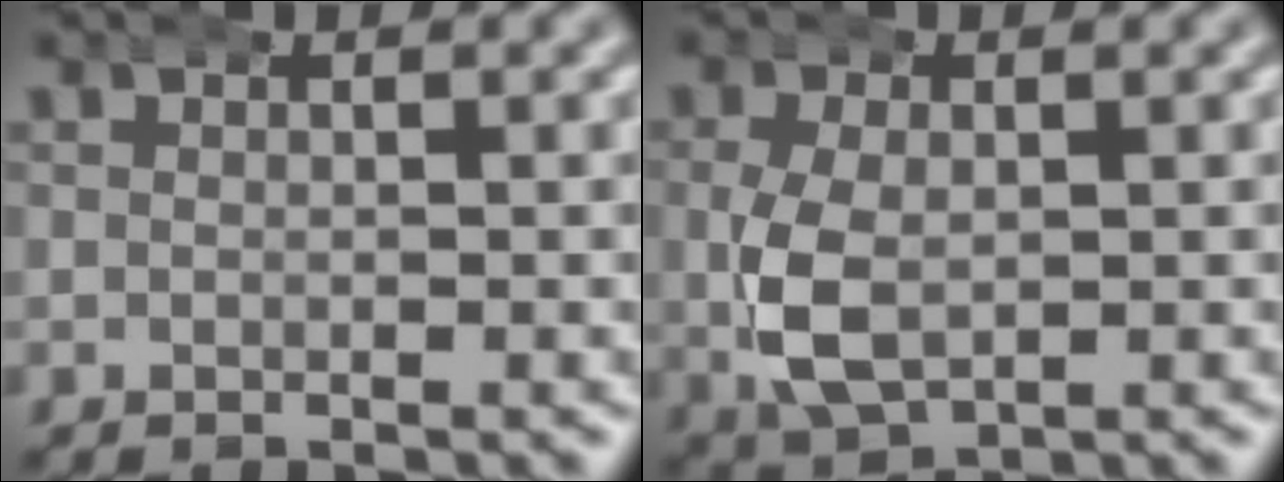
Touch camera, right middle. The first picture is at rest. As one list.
[{"total": 5.1, "force": [-0.5, 3.5, 3.7], "torque": [-0.096, -0.011, 0.002]}]